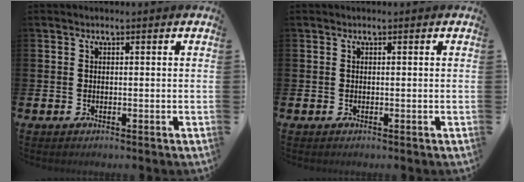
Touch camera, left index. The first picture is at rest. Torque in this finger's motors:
{"motor_torque": [-0.02, 0.01, 0.00, 0.00]}